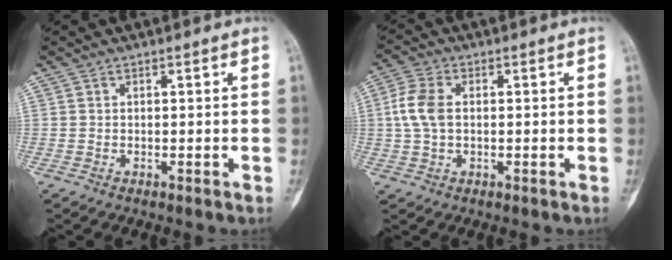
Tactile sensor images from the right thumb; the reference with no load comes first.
{"total": 6.4, "force": [0.5, 4.0, 5.0], "torque": [-0.119, 0.013, 0.006]}